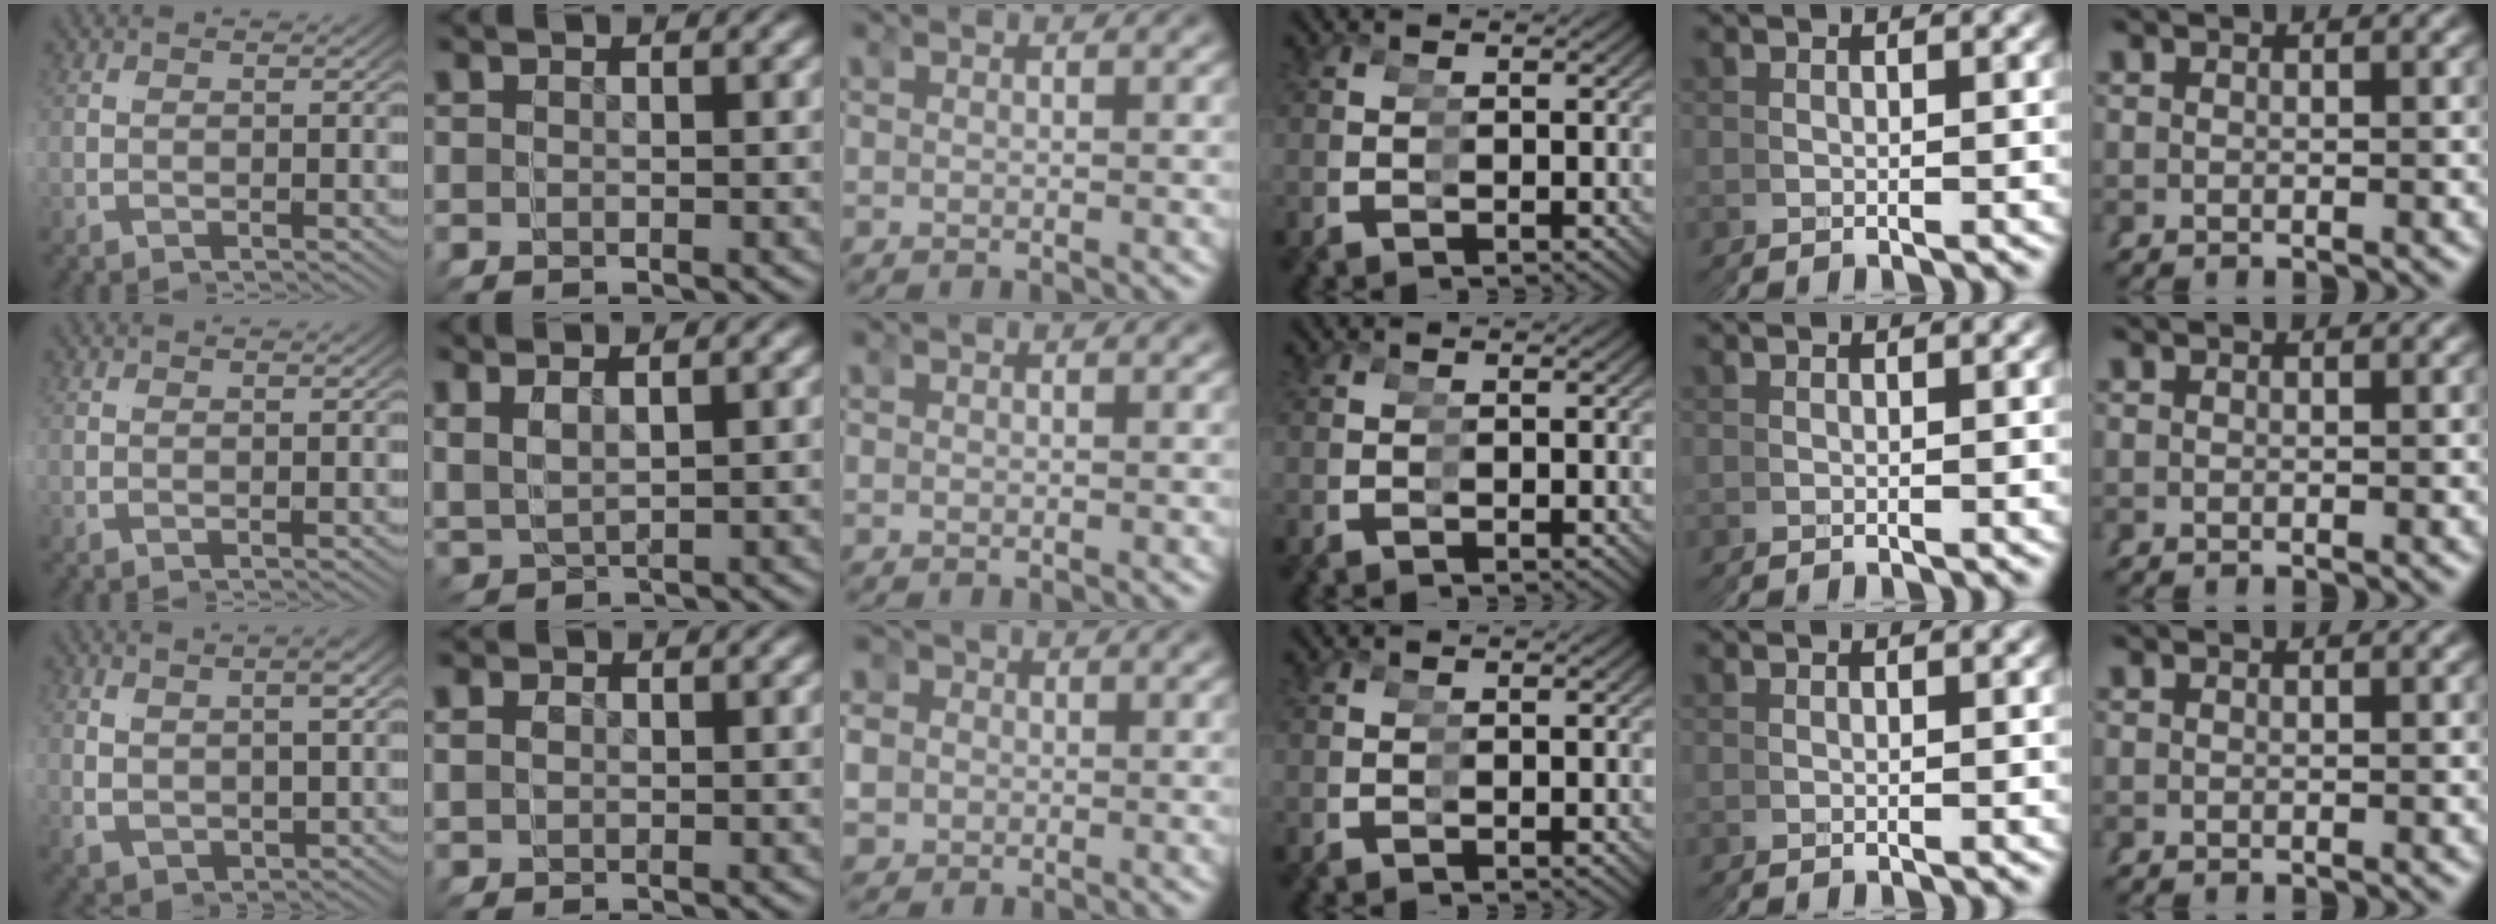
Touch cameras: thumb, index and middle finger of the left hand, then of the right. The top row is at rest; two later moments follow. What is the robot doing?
{"motion": "grasp_and_lifting", "object": "hoodie"}